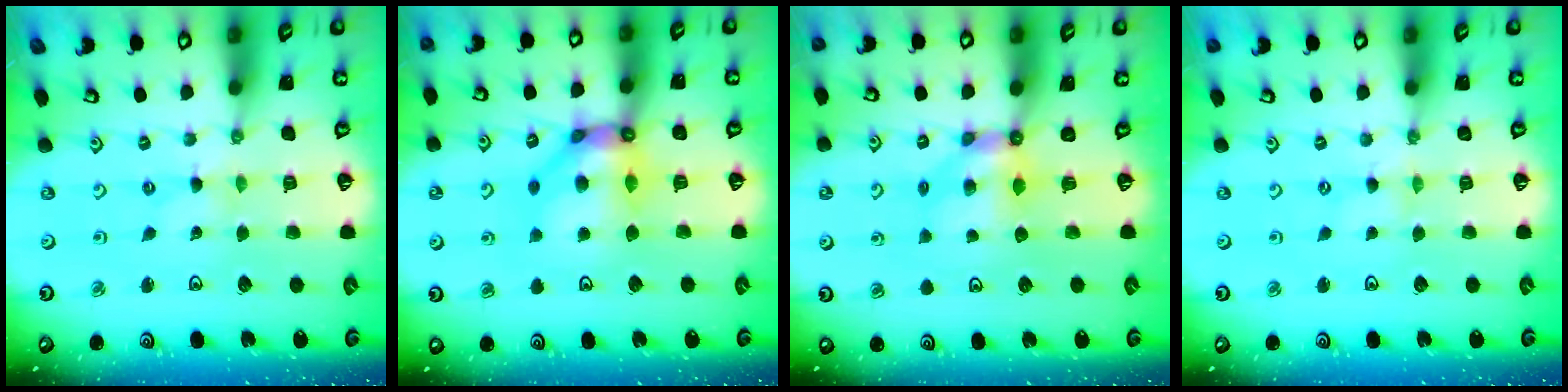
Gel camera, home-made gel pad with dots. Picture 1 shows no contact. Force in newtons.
{"total": 11.4, "press": 11.3, "slide": 1.3}
{"total": 6.1, "press": 6.1, "slide": 0.2}
{"total": 0.0}